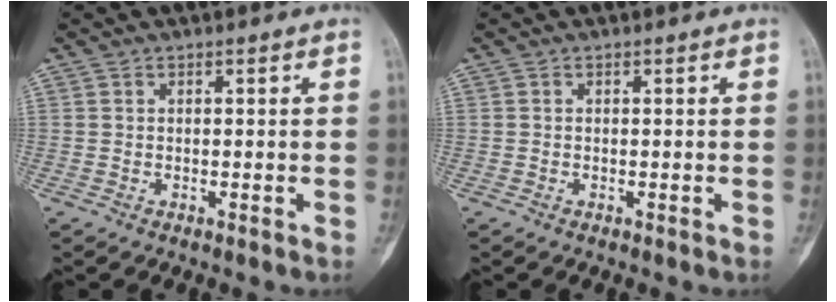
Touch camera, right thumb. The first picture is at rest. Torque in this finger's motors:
{"motor_torque": [0.01, 0.55, -0.16, 0.03, 0.01]}